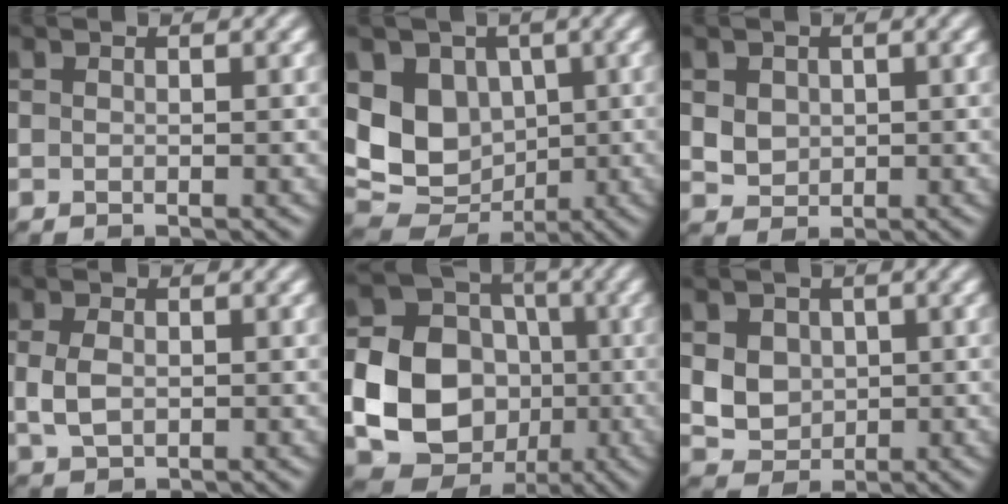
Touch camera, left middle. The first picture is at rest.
{"total": 7.7, "force": [1.2, 6.3, 4.2], "torque": [-0.085, -0.018, 0.020]}
{"total": 3.0, "force": [0.9, 2.4, 1.4], "torque": [-0.036, 0.008, 0.024]}
{"total": 2.5, "force": [0.1, 1.7, 1.8], "torque": [-0.045, 0.000, 0.002]}
{"total": 13.2, "force": [-2.0, 11.5, 6.2], "torque": [-0.130, -0.024, -0.045]}
{"total": 5.2, "force": [1.2, 4.3, 2.6], "torque": [-0.054, 0.013, 0.020]}